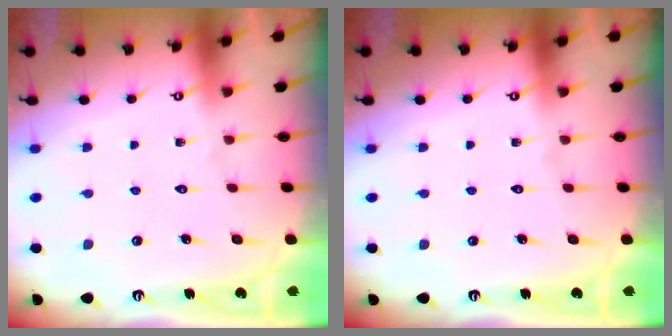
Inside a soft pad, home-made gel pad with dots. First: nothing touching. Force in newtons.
{"total": 0.0}